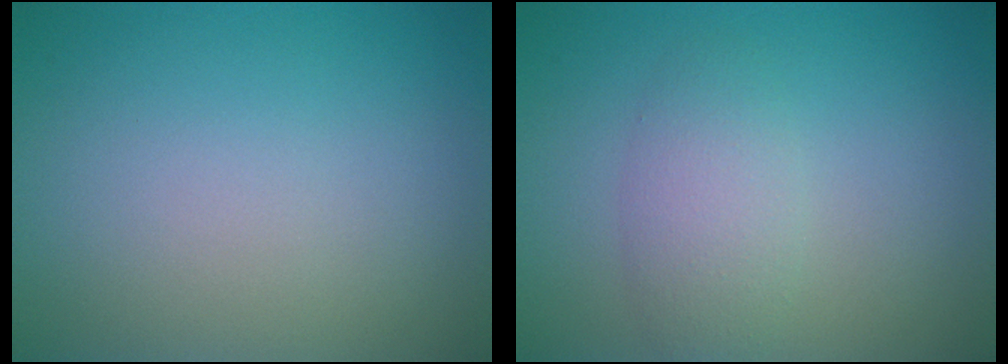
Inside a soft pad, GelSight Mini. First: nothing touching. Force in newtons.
{"total": 2.8, "press": 2.8, "slide": 0.2}